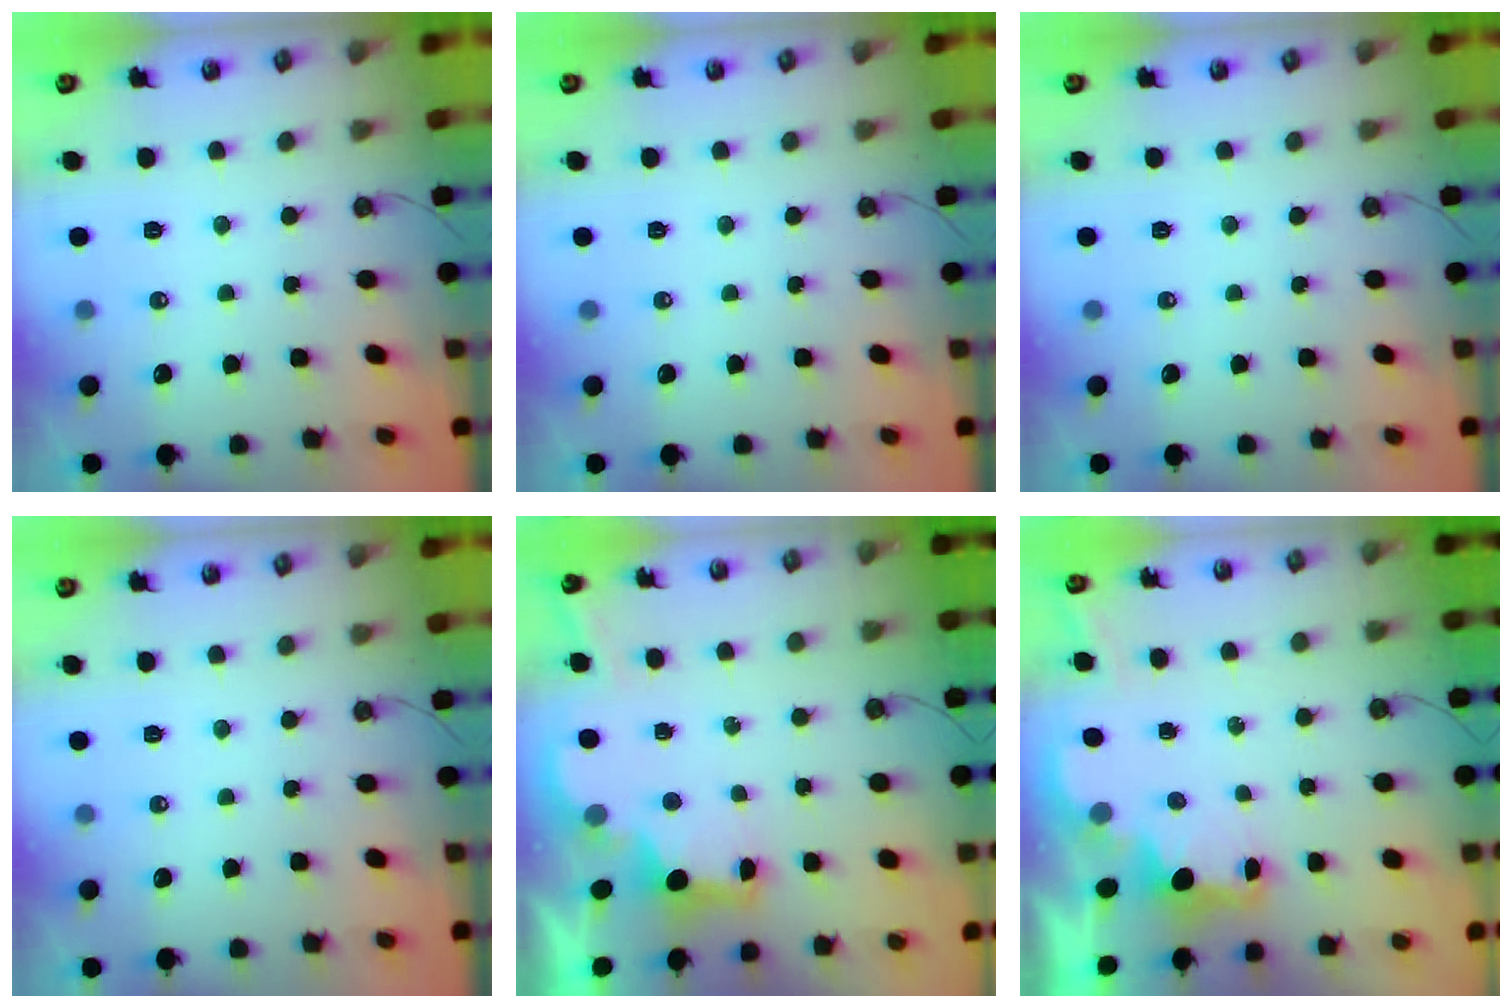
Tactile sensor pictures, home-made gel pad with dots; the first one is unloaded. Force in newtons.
{"total": 0.0}
{"total": 0.0}
{"total": 0.0}
{"total": 2.8, "press": 2.7, "slide": 0.9}
{"total": 2.1, "press": 1.9, "slide": 0.8}